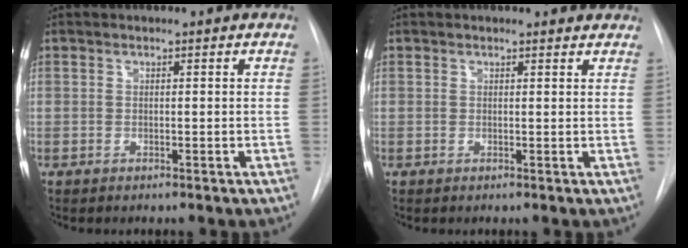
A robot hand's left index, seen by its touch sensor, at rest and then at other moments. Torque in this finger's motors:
{"motor_torque": [0.87, -0.97, 0.05, 0.00]}